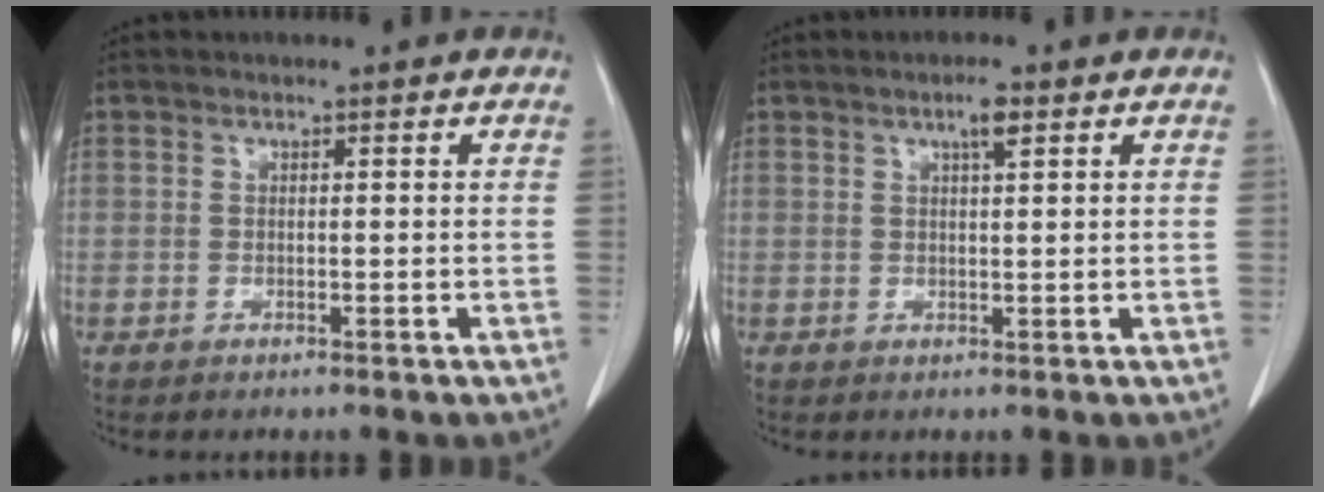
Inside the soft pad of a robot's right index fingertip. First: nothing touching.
{"total": 2.3, "force": [1.2, 0.2, 1.9], "torque": [-0.035, 0.002, 0.020]}